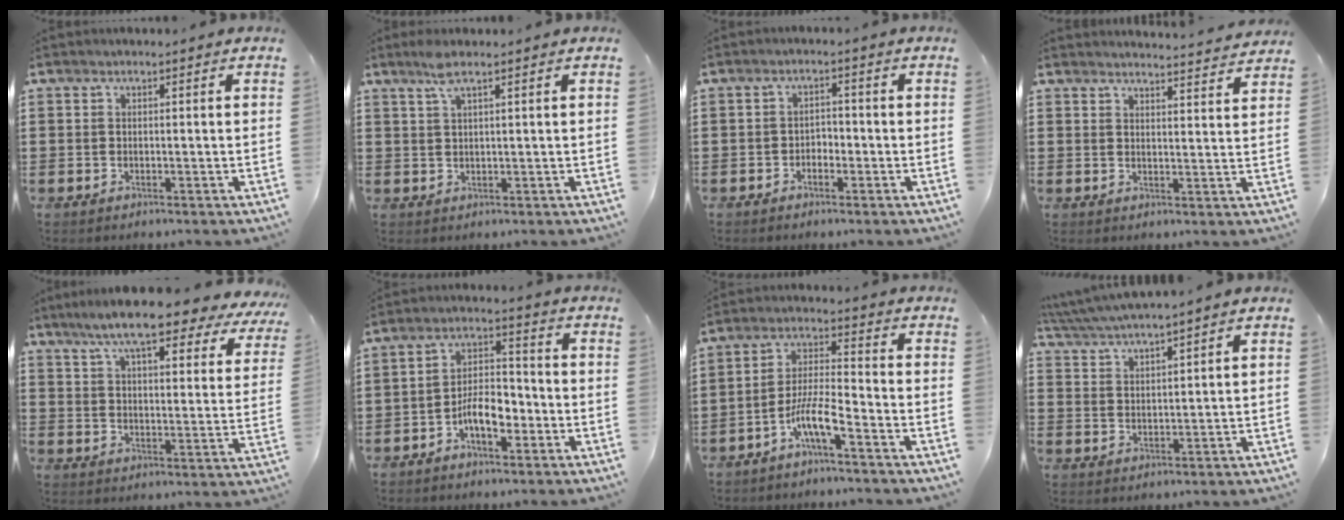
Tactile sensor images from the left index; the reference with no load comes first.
{"total": 3.2, "force": [1.9, 0.5, 2.5], "torque": [-0.054, 0.005, 0.033]}
{"total": 1.7, "force": [-1.3, 0.9, 0.6], "torque": [-0.017, 0.003, -0.030]}
{"total": 3.2, "force": [3.2, -0.4, 0.2], "torque": [-0.006, -0.023, 0.054]}
{"total": 10.5, "force": [8.8, 0.9, 5.7], "torque": [-0.133, -0.037, 0.151]}
{"total": 6.2, "force": [-3.0, 2.8, 4.7], "torque": [-0.092, 0.010, -0.058]}
{"total": 7.3, "force": [-4.5, 1.1, 5.6], "torque": [-0.119, -0.003, -0.088]}
{"total": 3.8, "force": [3.6, -0.5, 1.2], "torque": [-0.036, -0.015, 0.063]}